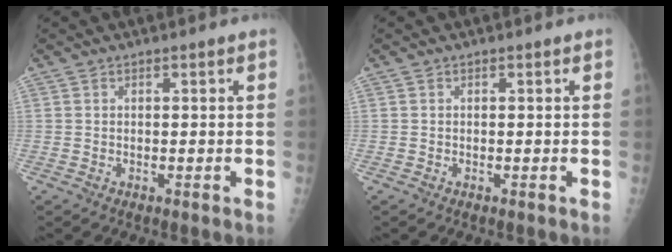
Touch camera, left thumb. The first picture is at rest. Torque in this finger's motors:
{"motor_torque": [0.00, 0.01, -0.03, -0.02, 0.00]}